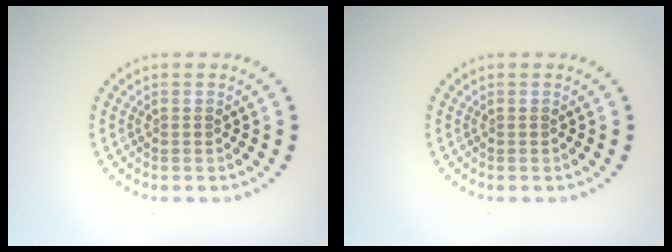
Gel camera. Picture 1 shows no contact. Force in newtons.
{"total": 0.0}